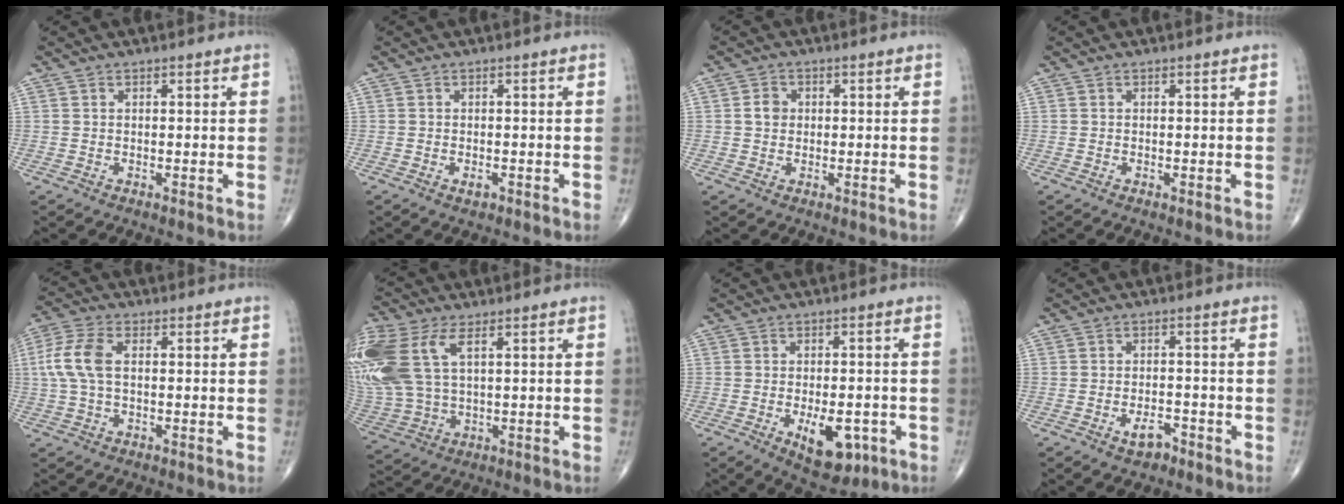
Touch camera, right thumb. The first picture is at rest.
{"total": 1.1, "force": [-0.6, 0.5, 0.7], "torque": [-0.009, -0.001, -0.009]}
{"total": 2.6, "force": [0.2, 2.3, 1.3], "torque": [-0.013, 0.005, 0.001]}
{"total": 0.0}
{"total": 7.8, "force": [0.8, 4.3, 6.5], "torque": [-0.163, 0.018, 0.014]}
{"total": 19.1, "force": [6.1, 10.7, 14.6], "torque": [-0.382, 0.008, 0.124]}
{"total": 9.5, "force": [-3.6, 4.7, 7.5], "torque": [-0.088, 0.002, -0.040]}
{"total": 3.3, "force": [-2.1, 1.6, 1.9], "torque": [-0.024, 0.013, -0.032]}